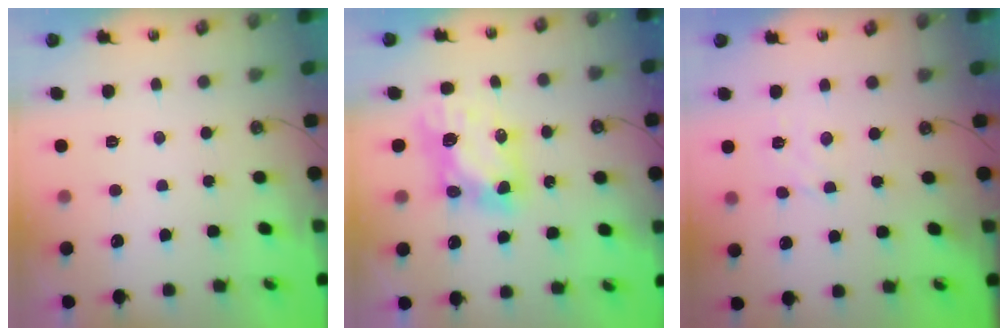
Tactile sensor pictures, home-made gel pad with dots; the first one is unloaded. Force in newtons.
{"total": 7.5, "press": 7.5, "slide": 0.6}
{"total": 2.5, "press": 2.4, "slide": 0.5}